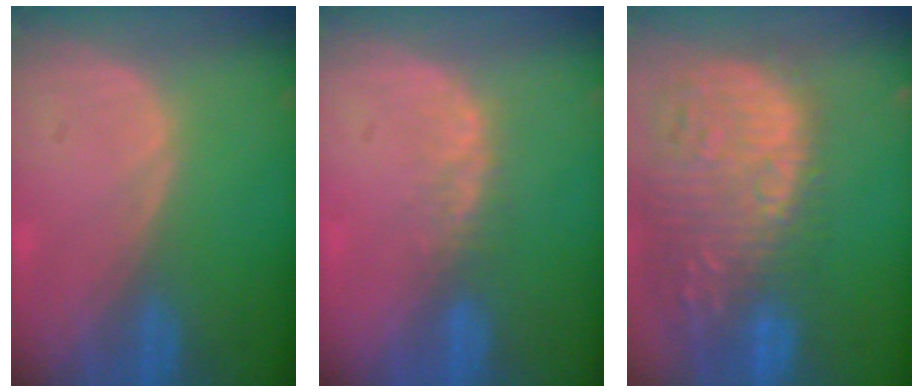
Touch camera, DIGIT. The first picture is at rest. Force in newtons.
{"total": 2.8, "press": 2.4, "slide": 1.5}
{"total": 16.0, "press": 13.2, "slide": 9.1}